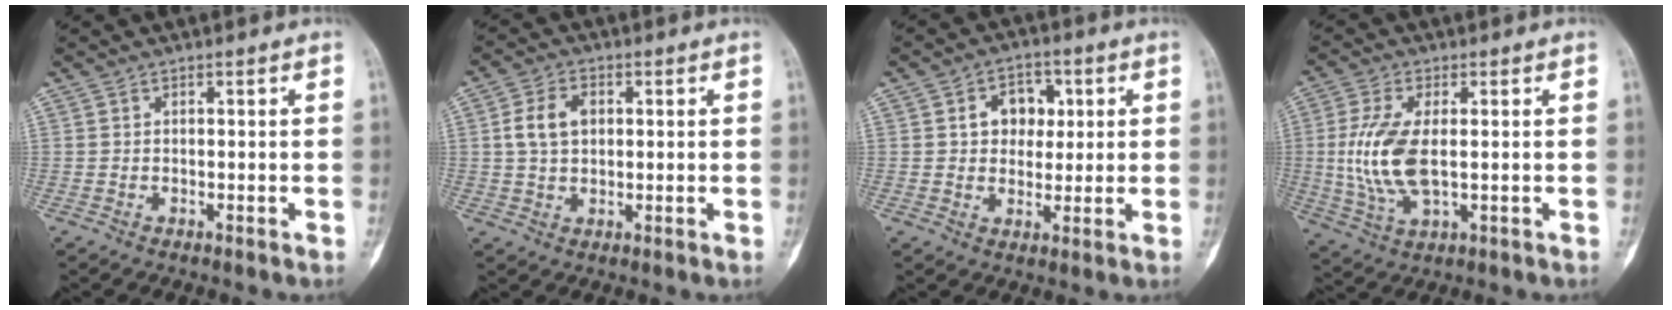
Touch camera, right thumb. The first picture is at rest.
{"total": 6.4, "force": [1.2, 4.4, 4.5], "torque": [-0.080, 0.008, 0.020]}
{"total": 7.6, "force": [1.7, 5.8, 4.5], "torque": [-0.023, 0.000, 0.023]}
{"total": 11.1, "force": [0.1, 5.1, 9.9], "torque": [-0.217, -0.008, 0.008]}